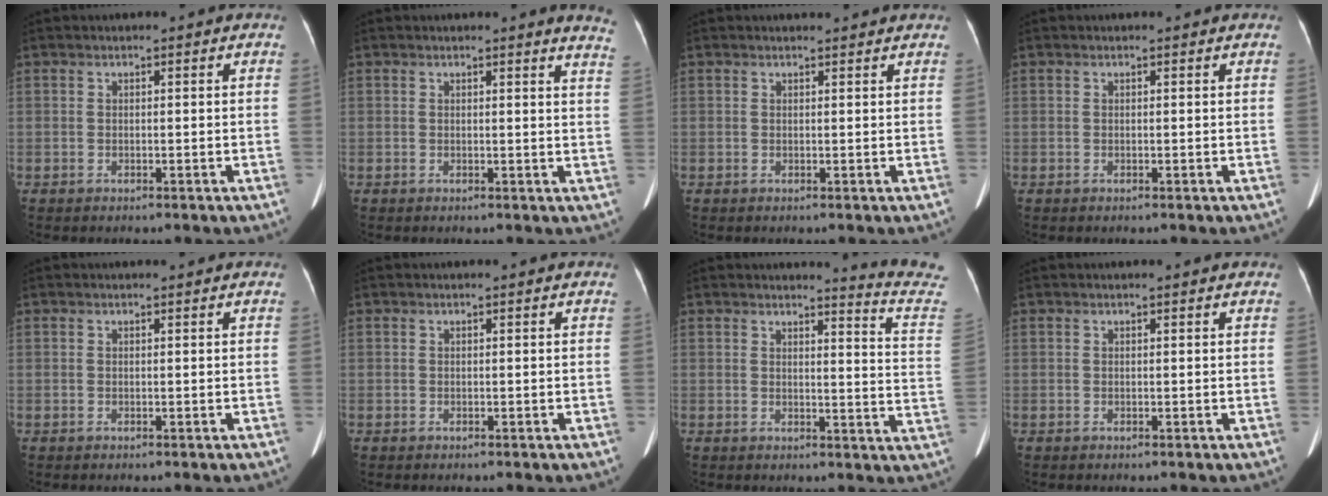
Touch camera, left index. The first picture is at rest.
{"total": 5.4, "force": [5.2, -0.3, 1.3], "torque": [-0.013, -0.037, 0.025]}
{"total": 2.9, "force": [2.8, 0.2, 0.6], "torque": [-0.012, 0.012, 0.032]}
{"total": 0.9, "force": [0.8, 0.2, 0.3], "torque": [-0.010, 0.006, 0.008]}
{"total": 0.9, "force": [0.9, 0.0, 0.3], "torque": [-0.007, 0.004, 0.014]}
{"total": 0.8, "force": [0.7, 0.0, 0.3], "torque": [-0.008, 0.011, 0.010]}
{"total": 10.3, "force": [10.0, -1.5, 1.8], "torque": [-0.023, -0.100, 0.091]}
{"total": 2.4, "force": [2.2, 0.2, 0.9], "torque": [-0.014, 0.017, 0.024]}